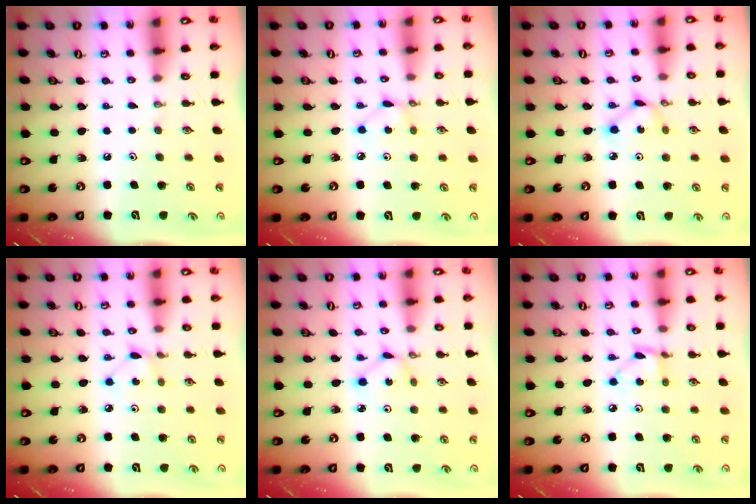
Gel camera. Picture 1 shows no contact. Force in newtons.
{"total": 2.2, "press": 2.2, "slide": 0.1}
{"total": 2.8, "press": 2.8, "slide": 0.1}
{"total": 2.5, "press": 2.5, "slide": 0.4}
{"total": 1.6, "press": 1.6, "slide": 0.2}
{"total": 3.6, "press": 3.6, "slide": 0.1}